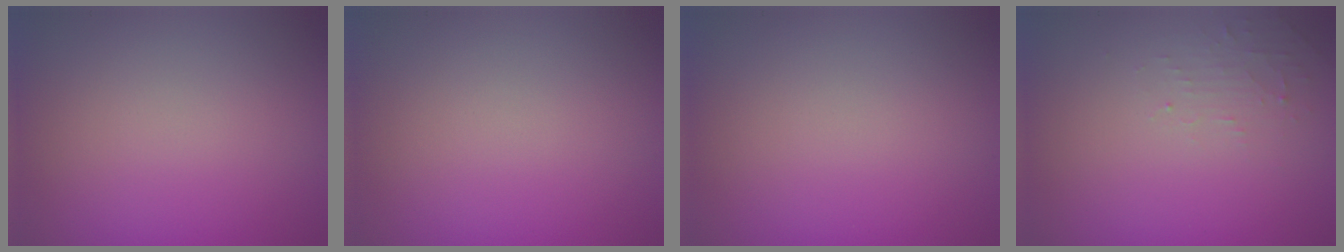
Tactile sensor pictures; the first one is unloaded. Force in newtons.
{"total": 0.0}
{"total": 0.0}
{"total": 1.2, "press": 1.2, "slide": 0.3}